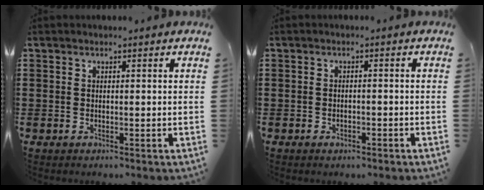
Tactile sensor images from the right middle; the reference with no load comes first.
{"total": 0.9, "force": [-0.7, 0.4, 0.4], "torque": [-0.012, -0.002, -0.014]}